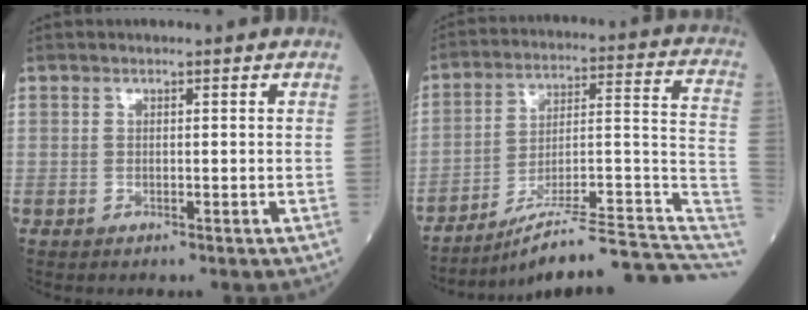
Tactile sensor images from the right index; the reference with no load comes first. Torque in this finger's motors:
{"motor_torque": [-0.29, -0.31, -0.05, -0.01]}